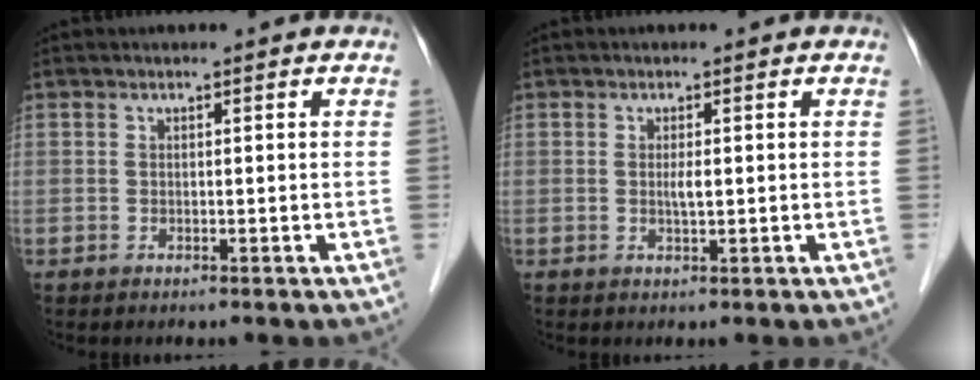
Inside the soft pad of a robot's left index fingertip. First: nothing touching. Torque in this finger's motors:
{"motor_torque": [0.41, 0.43, 0.01, 0.01]}